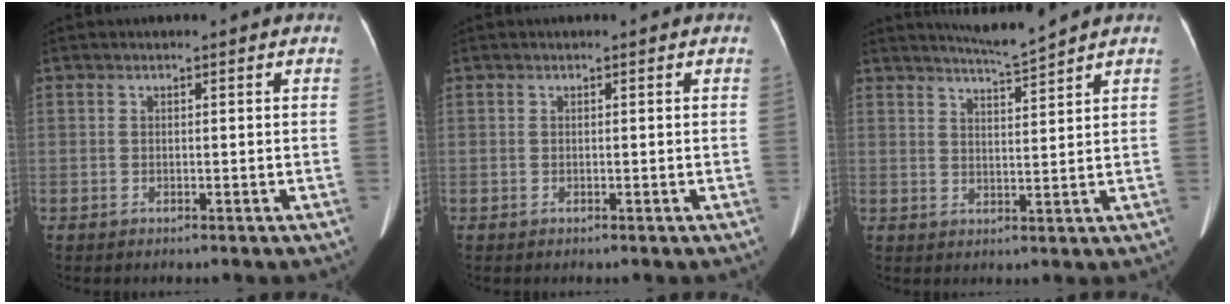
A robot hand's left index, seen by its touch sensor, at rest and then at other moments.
{"total": 0.0}
{"total": 4.0, "force": [3.7, -1.4, 0.7], "torque": [-0.015, -0.014, 0.069]}